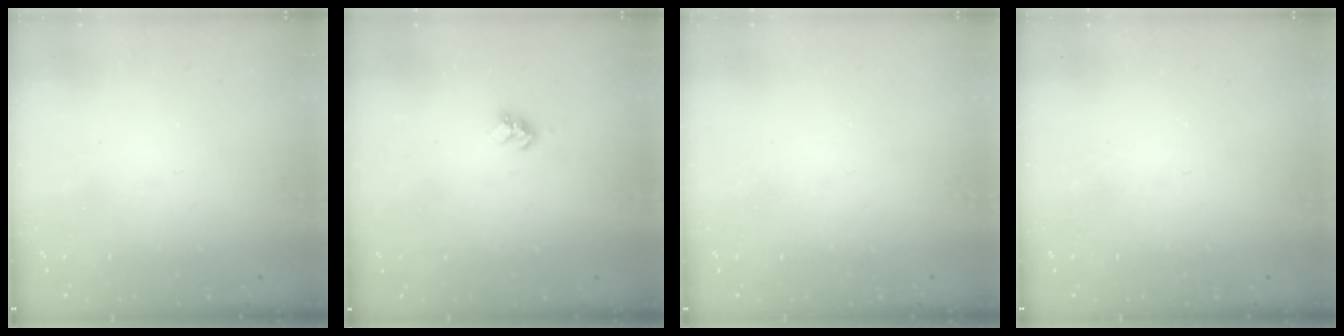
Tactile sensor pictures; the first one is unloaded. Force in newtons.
{"total": 3.9, "press": 3.8, "slide": 0.5}
{"total": 0.0}
{"total": 0.0}